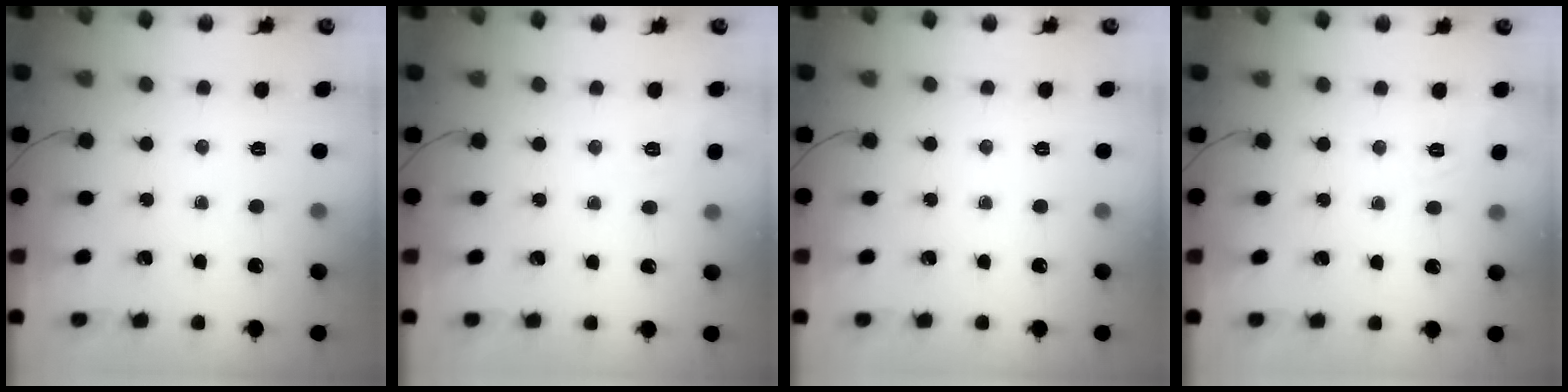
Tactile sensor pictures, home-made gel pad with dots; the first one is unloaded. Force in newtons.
{"total": 5.8, "press": 5.5, "slide": 1.9}
{"total": 0.0}
{"total": 3.1, "press": 2.4, "slide": 1.9}